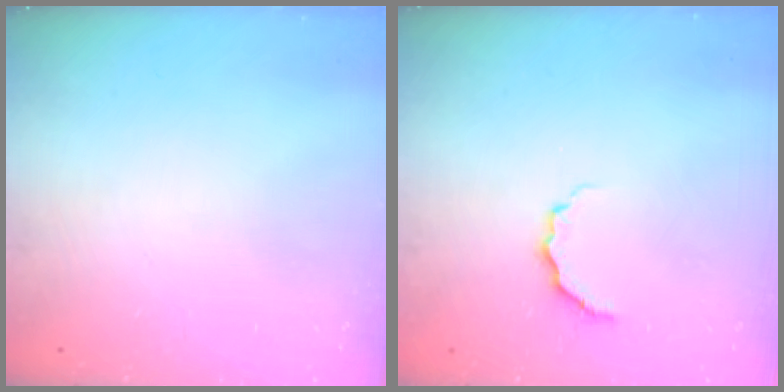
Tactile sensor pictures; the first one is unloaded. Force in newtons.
{"total": 4.8, "press": 4.7, "slide": 0.8}